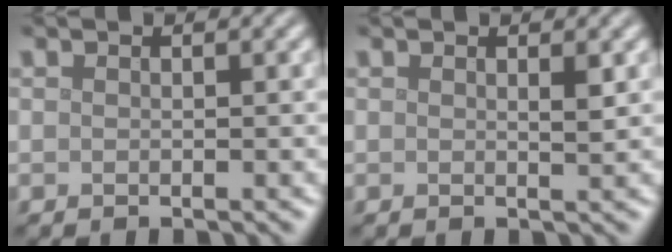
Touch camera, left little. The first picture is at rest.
{"total": 0.7, "force": [0.4, 0.0, 0.6], "torque": [-0.007, -0.003, 0.006]}